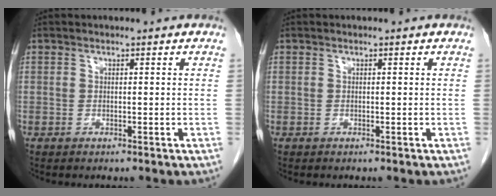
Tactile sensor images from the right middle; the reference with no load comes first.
{"total": 0.0}